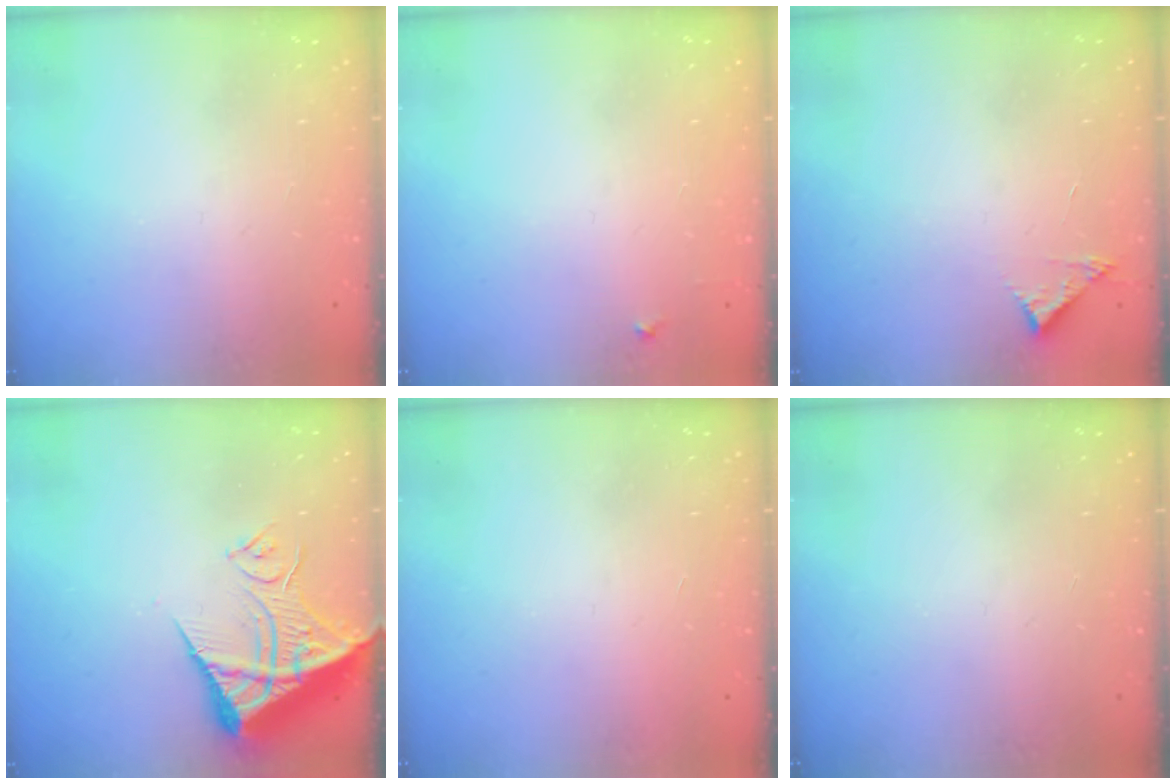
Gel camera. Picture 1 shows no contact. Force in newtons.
{"total": 4.1, "press": 4.1, "slide": 0.6}
{"total": 3.7, "press": 3.7, "slide": 0.1}
{"total": 13.0, "press": 12.9, "slide": 1.8}
{"total": 1.7, "press": 1.7, "slide": 0.1}
{"total": 0.0}